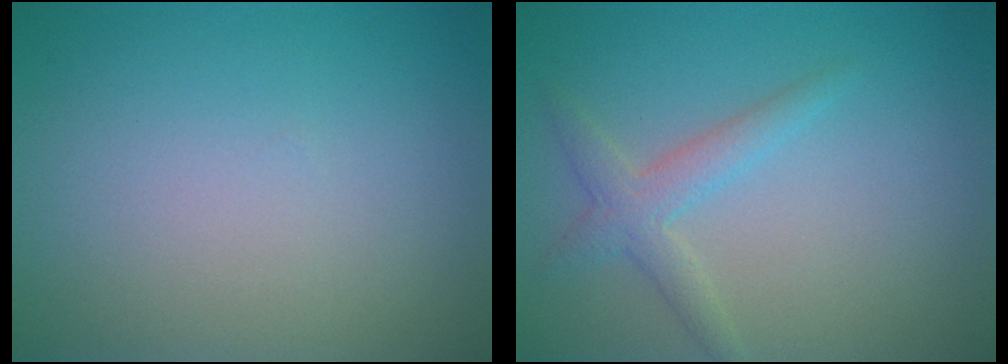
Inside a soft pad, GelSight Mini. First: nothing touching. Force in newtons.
{"total": 2.4, "press": 2.4, "slide": 0.2}